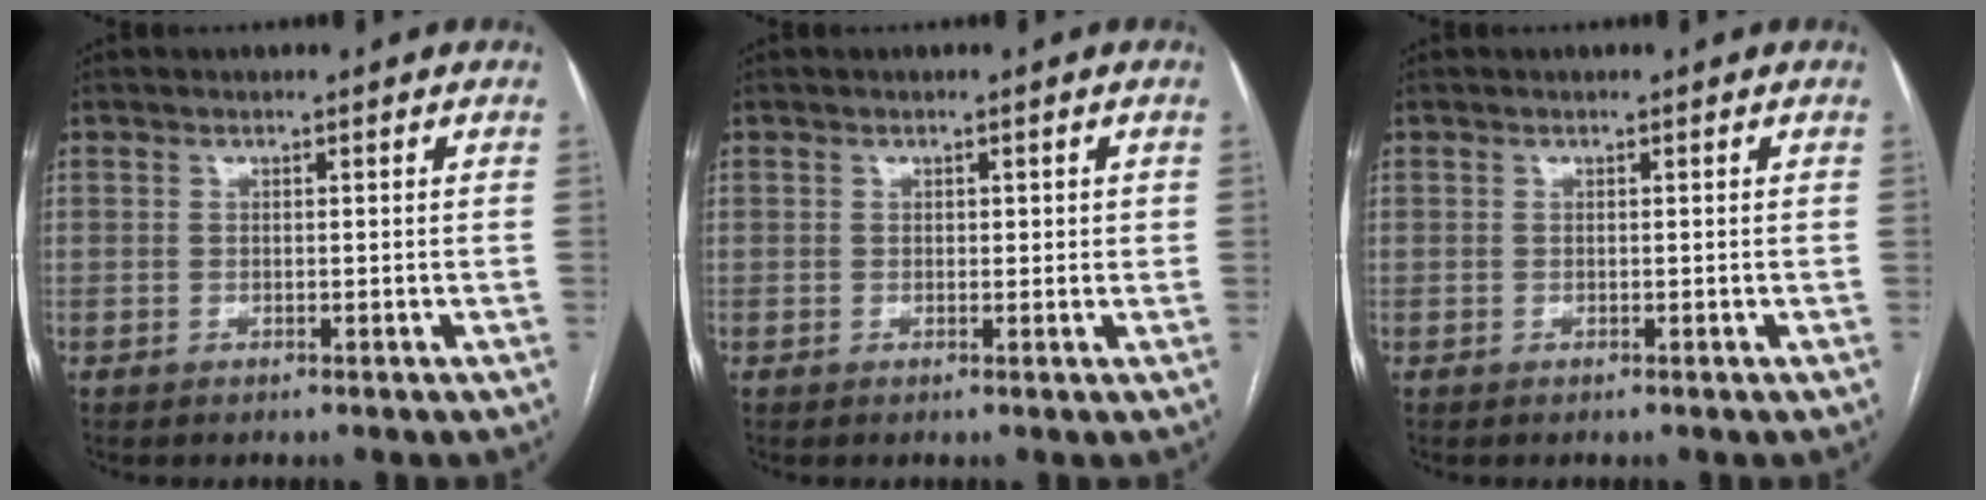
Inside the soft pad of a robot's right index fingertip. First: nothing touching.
{"total": 1.5, "force": [0.3, 0.9, 1.1], "torque": [-0.011, 0.004, 0.003]}
{"total": 0.0}